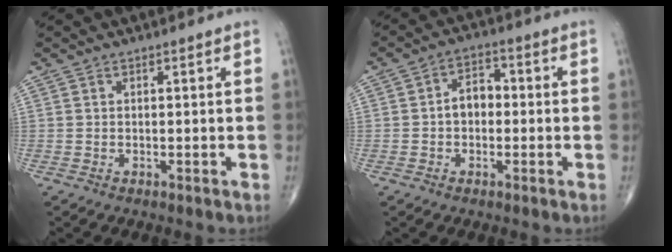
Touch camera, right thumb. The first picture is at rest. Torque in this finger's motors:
{"motor_torque": [0.41, 0.50, 0.38, -0.13, -0.01]}